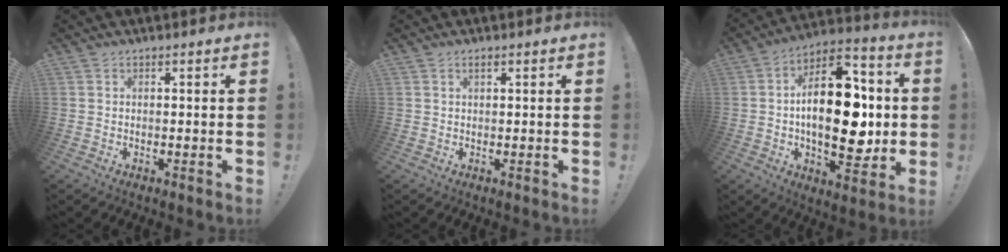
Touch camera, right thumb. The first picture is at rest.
{"total": 0.9, "force": [0.5, 0.3, 0.6], "torque": [-0.008, -0.001, 0.008]}
{"total": 23.1, "force": [0.9, 12.5, 19.4], "torque": [-0.306, 0.000, 0.018]}